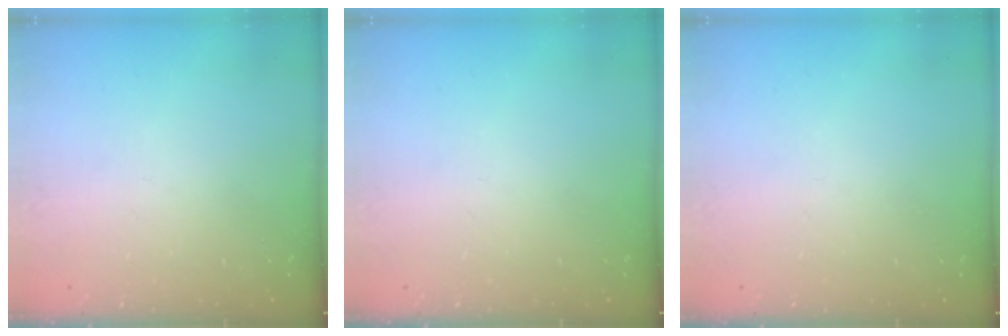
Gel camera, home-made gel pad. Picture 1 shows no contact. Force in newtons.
{"total": 0.0}
{"total": 0.0}